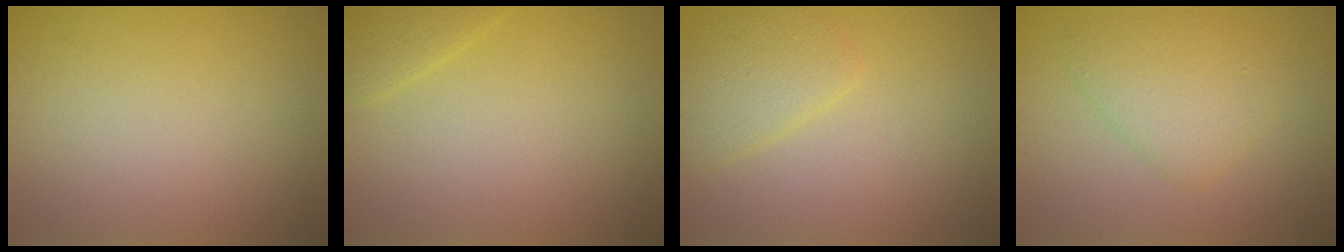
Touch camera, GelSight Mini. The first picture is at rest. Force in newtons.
{"total": 1.3, "press": 1.3, "slide": 0.1}
{"total": 2.5, "press": 2.5, "slide": 0.3}
{"total": 3.3, "press": 3.3, "slide": 0.1}